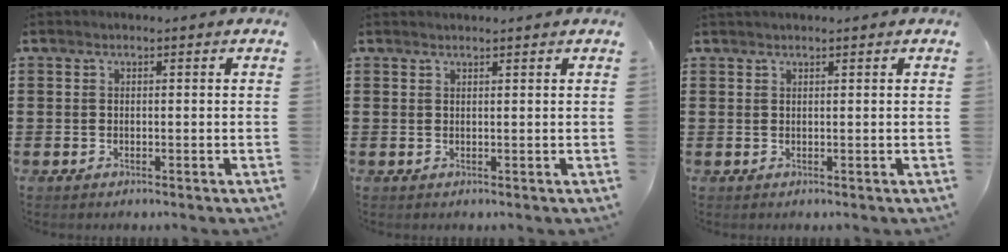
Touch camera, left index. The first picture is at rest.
{"total": 0.8, "force": [0.8, -0.1, 0.2], "torque": [-0.005, -0.003, 0.016]}
{"total": 0.7, "force": [0.6, 0.0, 0.3], "torque": [-0.008, 0.000, 0.012]}